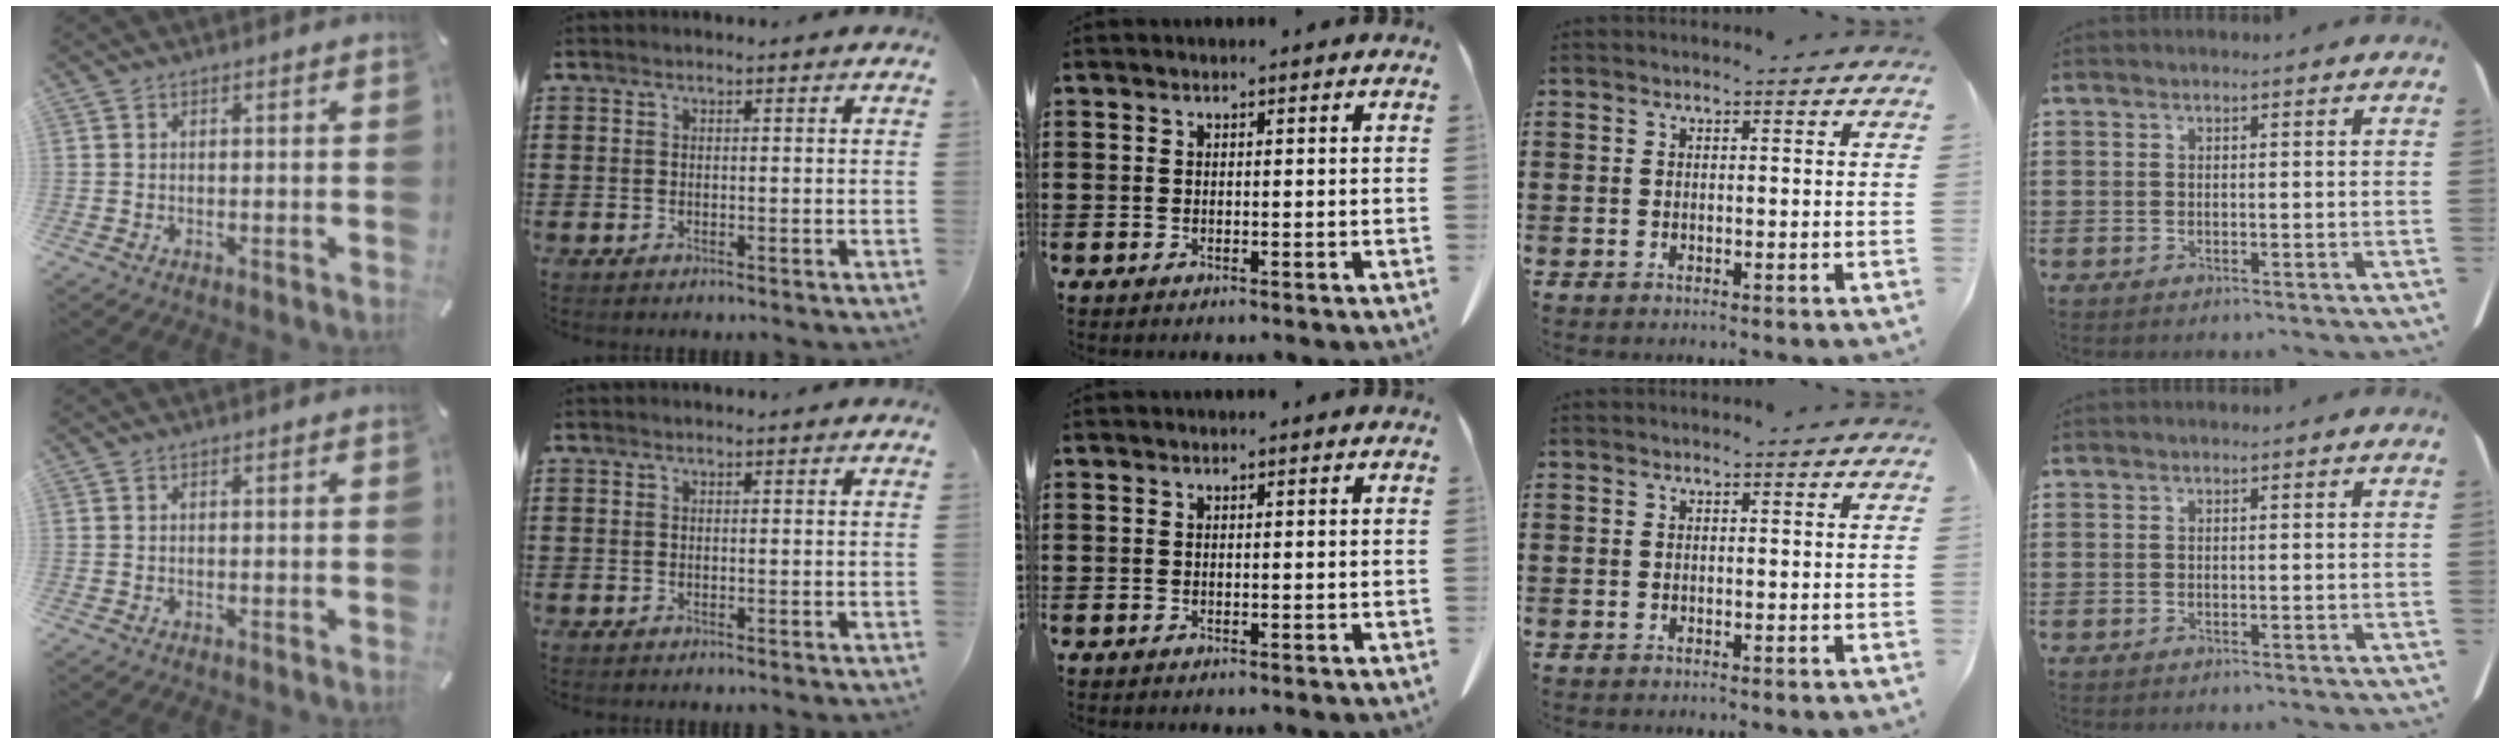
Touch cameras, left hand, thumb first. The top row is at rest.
{}